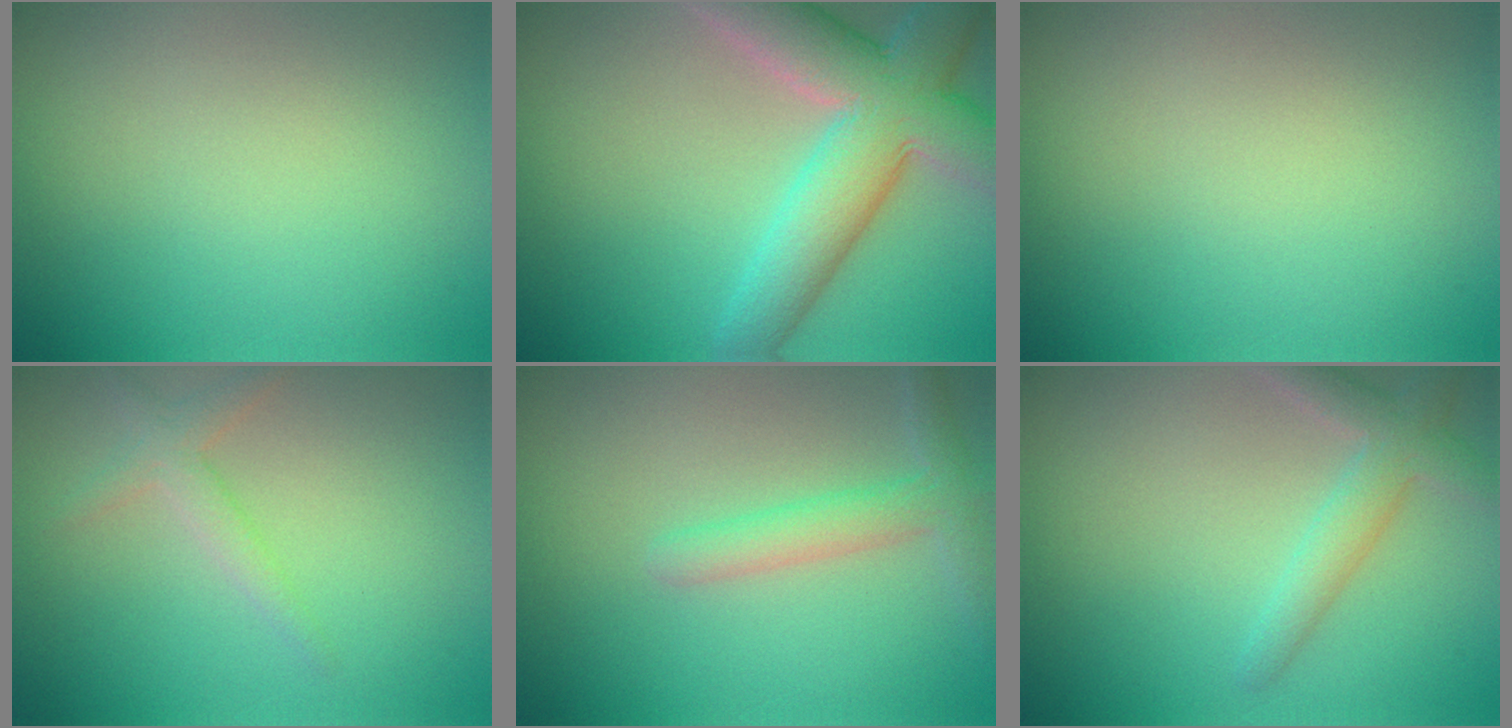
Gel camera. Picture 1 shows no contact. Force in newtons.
{"total": 8.6, "press": 8.6, "slide": 0.5}
{"total": 0.0}
{"total": 1.8, "press": 1.8, "slide": 0.1}
{"total": 2.6, "press": 2.6, "slide": 0.2}
{"total": 3.0, "press": 3.0, "slide": 0.1}